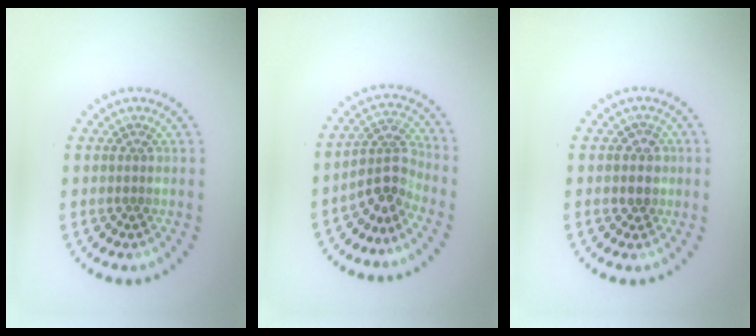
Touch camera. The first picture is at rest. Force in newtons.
{"total": 3.1, "press": 2.4, "slide": 2.0}
{"total": 1.5, "press": 1.3, "slide": 0.8}